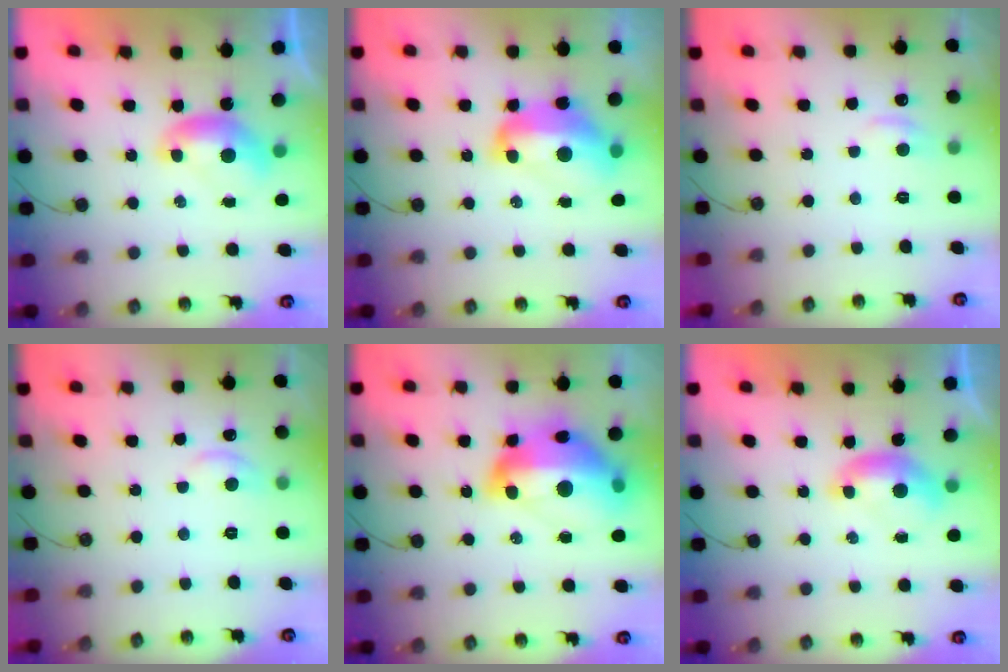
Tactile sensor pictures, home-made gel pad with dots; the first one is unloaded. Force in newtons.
{"total": 9.6, "press": 9.5, "slide": 1.3}
{"total": 1.1, "press": 0.7, "slide": 0.8}
{"total": 1.6, "press": 1.2, "slide": 1.1}
{"total": 18.4, "press": 18.3, "slide": 1.7}
{"total": 0.6, "press": 0.3, "slide": 0.5}